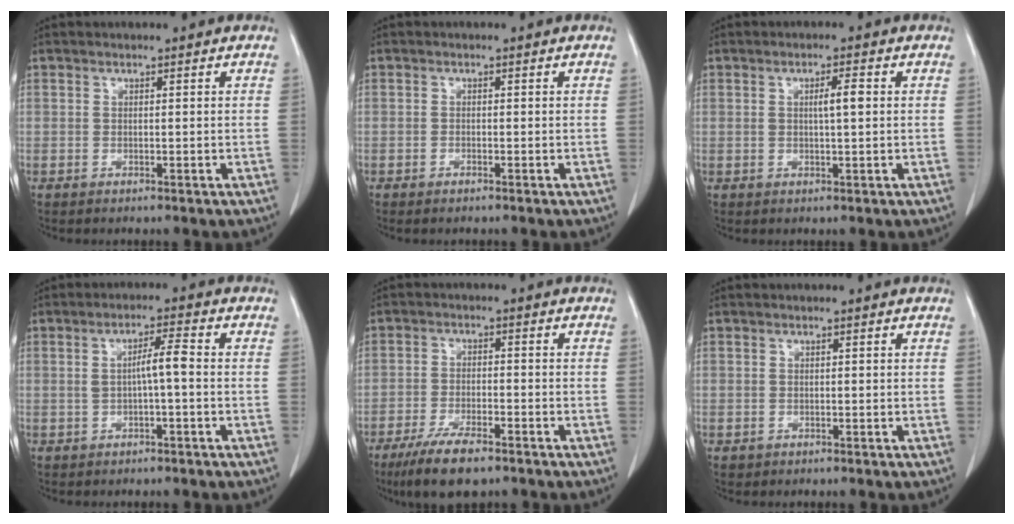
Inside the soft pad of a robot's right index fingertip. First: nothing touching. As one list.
[{"total": 0.6, "force": [-0.5, 0.2, 0.3], "torque": [-0.009, -0.001, -0.005]}, {"total": 2.6, "force": [0.5, 0.3, 2.5], "torque": [-0.043, 0.002, 0.012]}, {"total": 3.8, "force": [-0.1, 0.3, 3.8], "torque": [-0.064, 0.009, 0.002]}, {"total": 8.2, "force": [-5.8, 2.1, 5.4], "torque": [-0.099, -0.014, -0.099]}, {"total": 0.9, "force": [-0.2, 0.9, 0.0], "torque": [0.001, 0.007, -0.003]}]